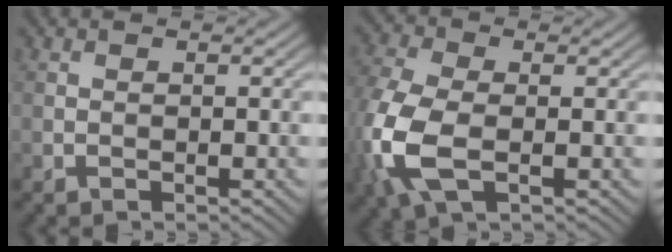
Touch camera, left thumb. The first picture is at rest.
{"total": 10.4, "force": [-2.2, 5.9, 8.2], "torque": [-0.246, -0.010, -0.053]}